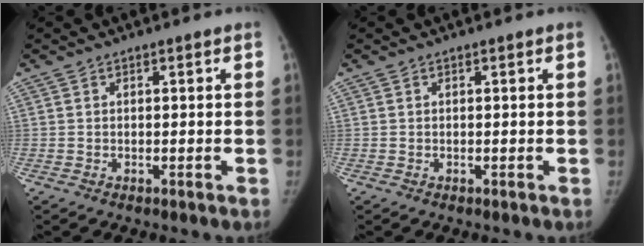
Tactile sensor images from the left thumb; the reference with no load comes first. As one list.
[{"total": 0.0}]